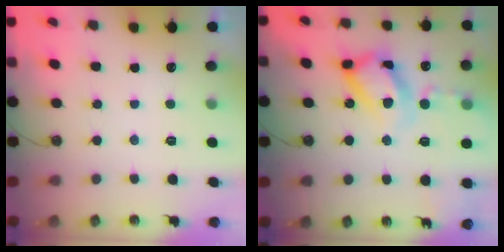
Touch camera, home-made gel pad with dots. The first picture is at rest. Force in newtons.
{"total": 18.3, "press": 18.3, "slide": 1.1}